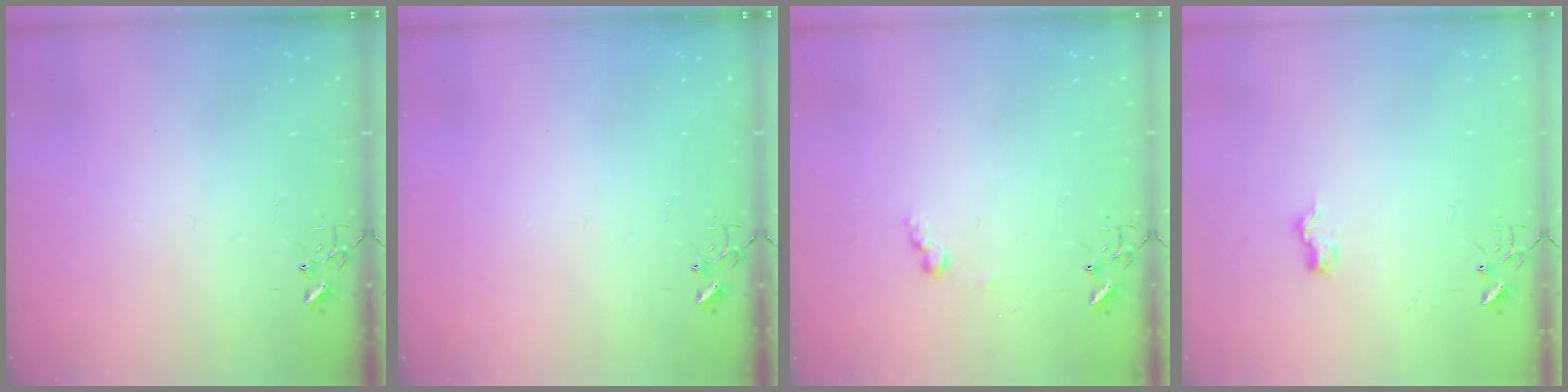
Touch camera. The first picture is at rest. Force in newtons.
{"total": 0.0}
{"total": 6.1, "press": 6.1, "slide": 0.3}
{"total": 6.3, "press": 6.3, "slide": 0.8}